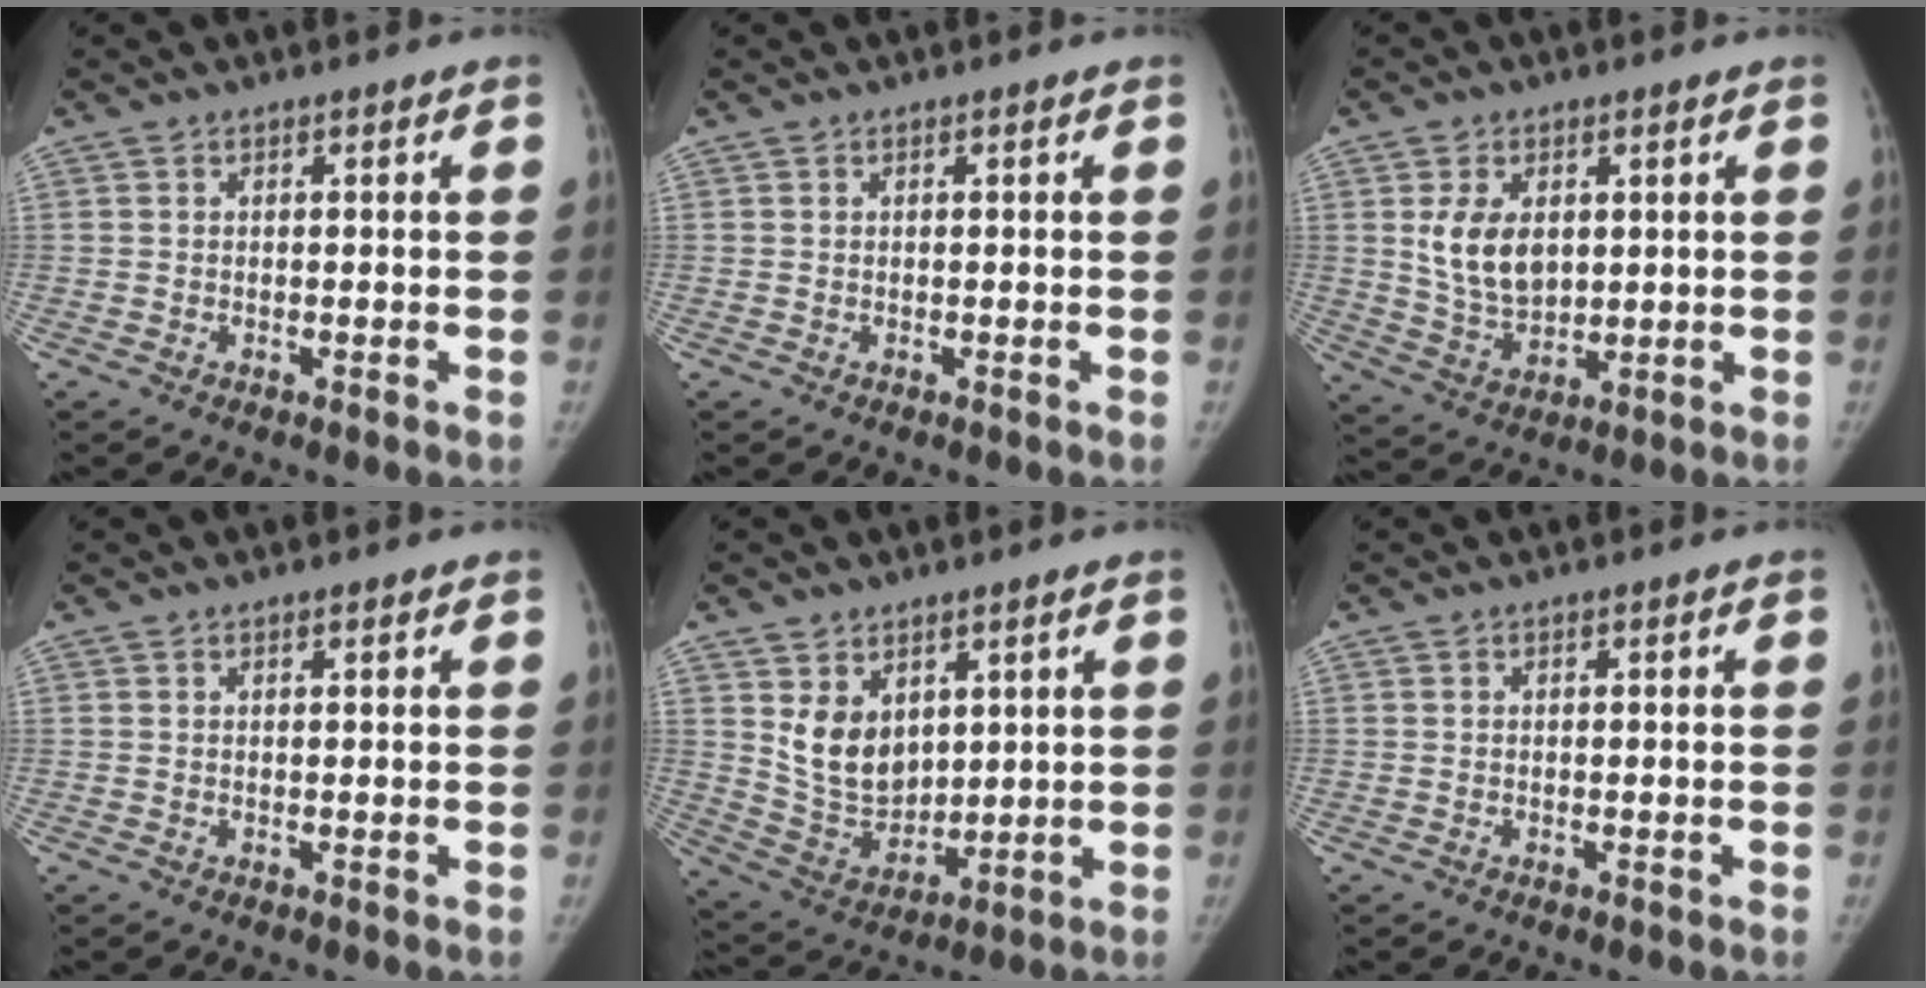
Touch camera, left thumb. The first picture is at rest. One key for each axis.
{"total": 0.0}
{"total": 9.2, "fx": 2.2, "fy": 6.1, "fz": 6.5, "tx": -0.097, "ty": -0.016, "tz": 0.054}
{"total": 0.7, "fx": 0.5, "fy": 0.2, "fz": 0.4, "tx": -0.007, "ty": -0.002, "tz": 0.008}
{"total": 10.2, "fx": 3.9, "fy": 7.3, "fz": 5.9, "tx": -0.073, "ty": -0.037, "tz": 0.097}
{"total": 0.0}